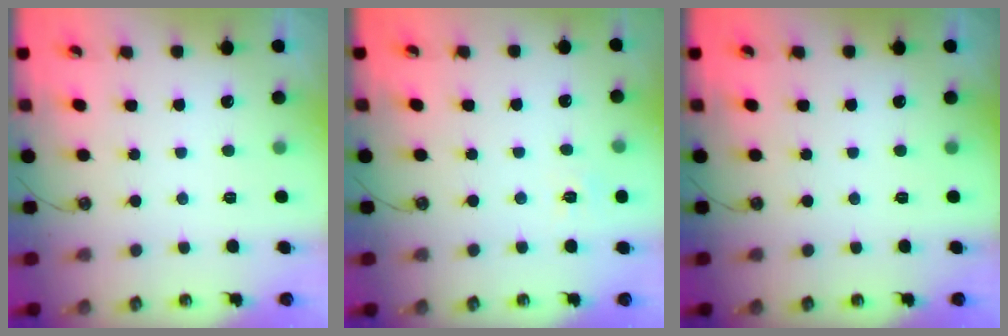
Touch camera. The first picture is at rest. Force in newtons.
{"total": 4.4, "press": 4.3, "slide": 0.6}
{"total": 0.0}